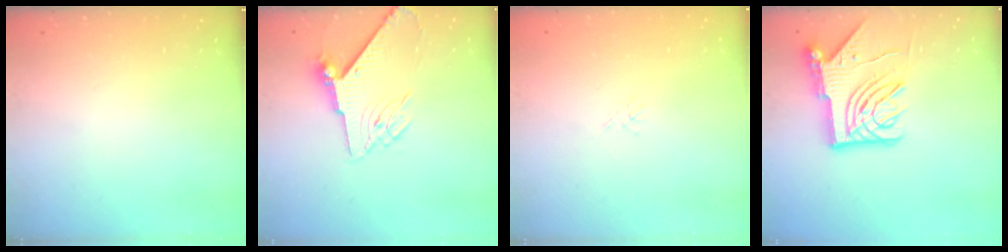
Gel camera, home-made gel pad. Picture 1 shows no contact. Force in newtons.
{"total": 8.1, "press": 8.1, "slide": 0.6}
{"total": 0.0}
{"total": 12.2, "press": 12.1, "slide": 1.4}